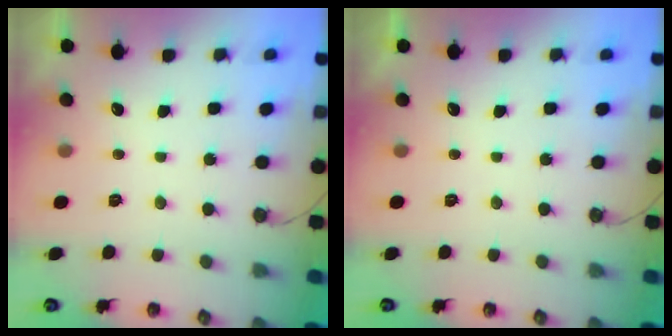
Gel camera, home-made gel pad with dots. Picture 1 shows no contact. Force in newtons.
{"total": 0.0}